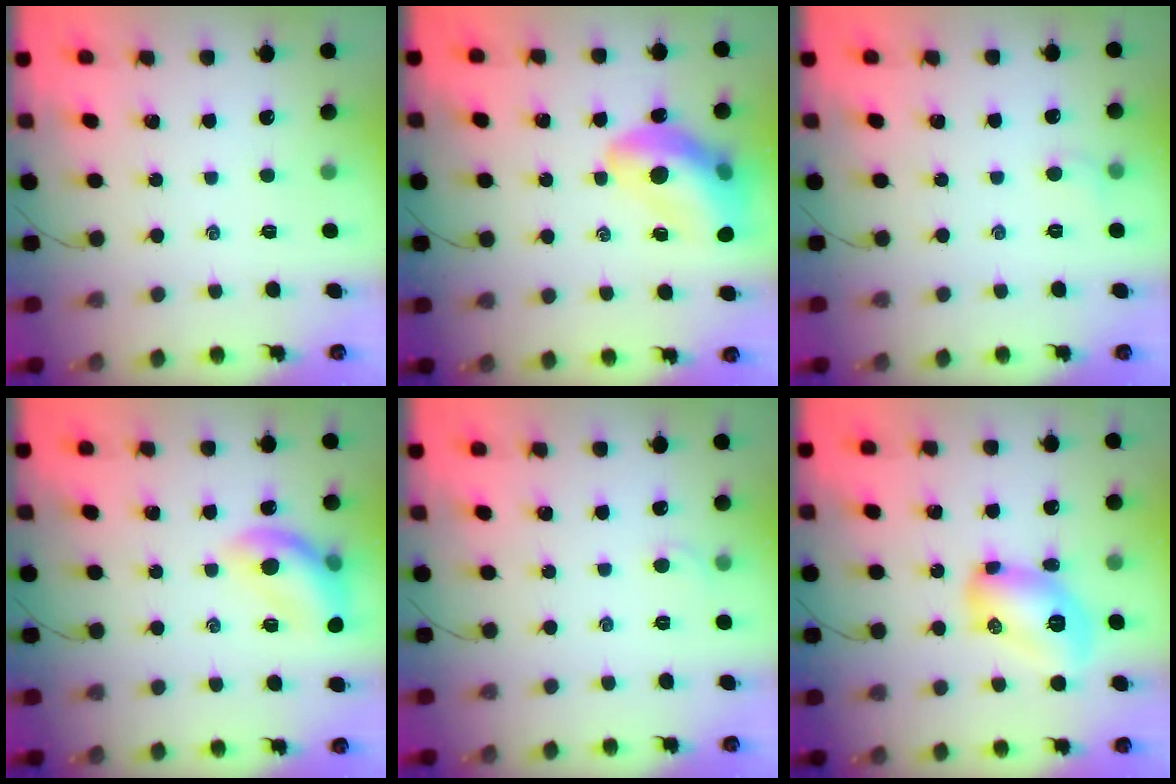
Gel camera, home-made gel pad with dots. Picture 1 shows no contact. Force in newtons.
{"total": 16.7, "press": 16.1, "slide": 4.5}
{"total": 3.7, "press": 3.5, "slide": 1.2}
{"total": 13.5, "press": 13.4, "slide": 1.5}
{"total": 2.7, "press": 2.5, "slide": 0.9}
{"total": 10.5, "press": 10.4, "slide": 0.9}